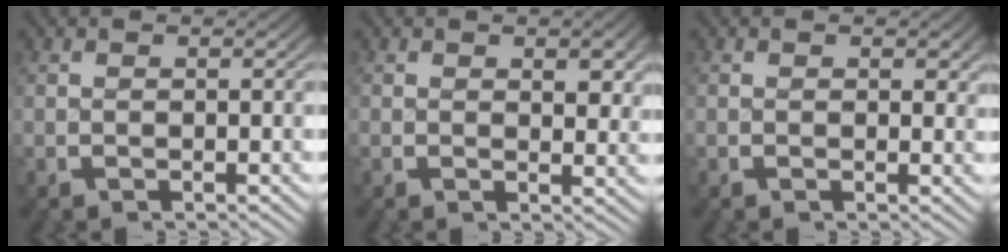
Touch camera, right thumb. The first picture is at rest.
{"total": 1.6, "force": [0.5, 1.0, 1.2], "torque": [-0.007, -0.006, 0.004]}
{"total": 0.8, "force": [0.4, 0.7, 0.4], "torque": [0.001, -0.005, 0.002]}